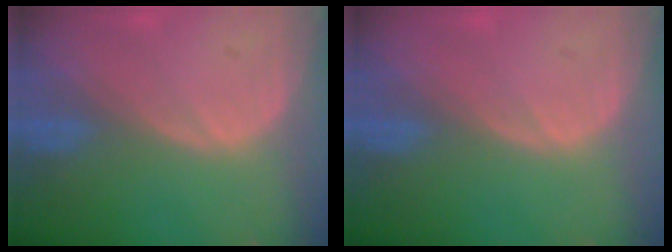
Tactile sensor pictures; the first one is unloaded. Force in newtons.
{"total": 0.0}